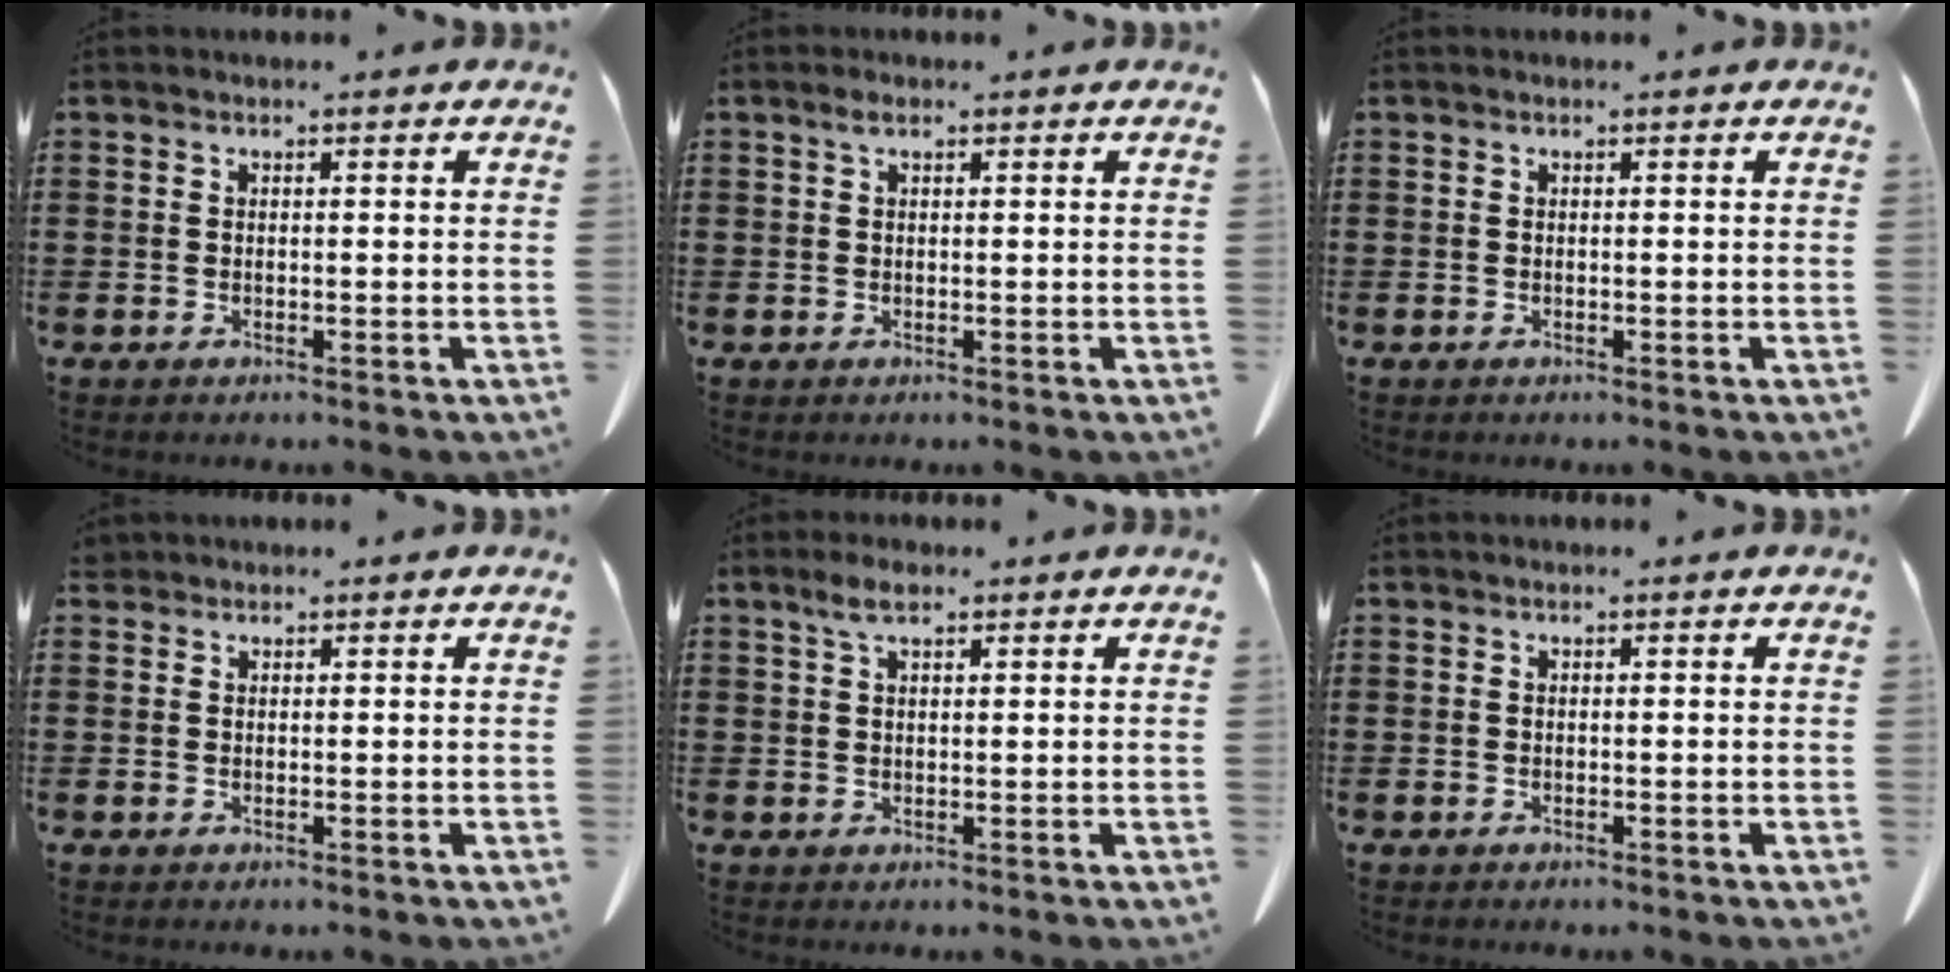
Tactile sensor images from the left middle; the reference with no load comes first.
{"total": 1.2, "force": [0.4, 0.4, 1.0], "torque": [-0.021, 0.004, 0.007]}
{"total": 0.0}
{"total": 0.8, "force": [0.7, 0.4, 0.2], "torque": [-0.007, 0.003, 0.014]}
{"total": 3.0, "force": [1.8, 0.8, 2.2], "torque": [-0.048, 0.005, 0.031]}
{"total": 0.0}